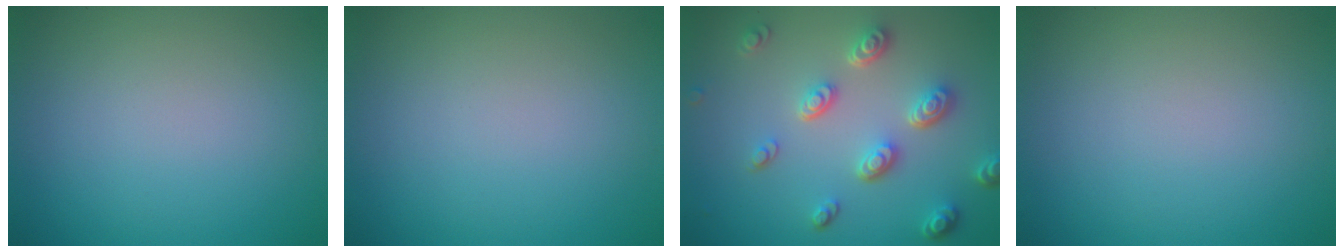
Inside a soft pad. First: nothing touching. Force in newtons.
{"total": 0.0}
{"total": 4.6, "press": 3.5, "slide": 3.0}
{"total": 0.0}